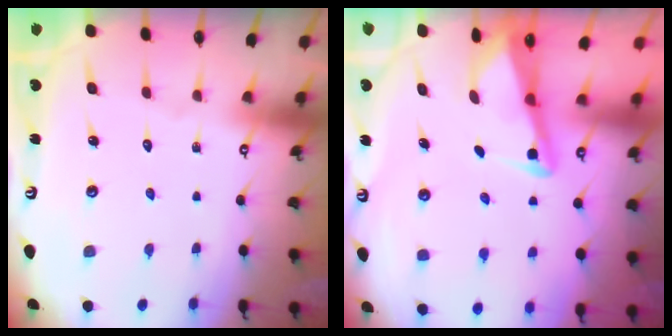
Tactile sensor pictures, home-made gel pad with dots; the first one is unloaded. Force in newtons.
{"total": 2.9, "press": 2.8, "slide": 0.4}